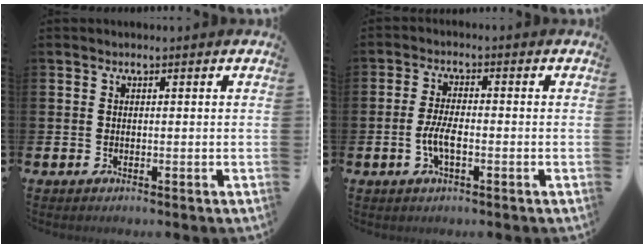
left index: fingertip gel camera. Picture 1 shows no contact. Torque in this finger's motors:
{"motor_torque": [1.01, 0.31, 0.11, 0.09]}